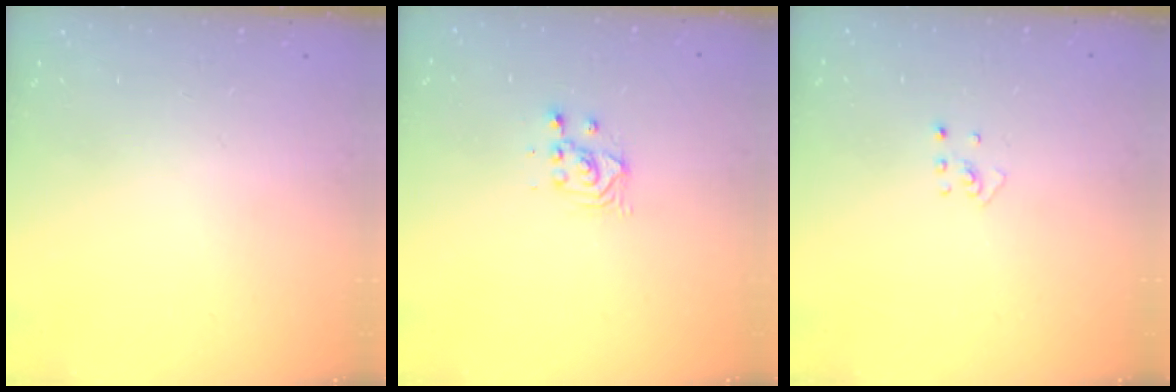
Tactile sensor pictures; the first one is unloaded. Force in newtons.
{"total": 2.8, "press": 2.8, "slide": 0.1}
{"total": 2.5, "press": 2.4, "slide": 0.5}